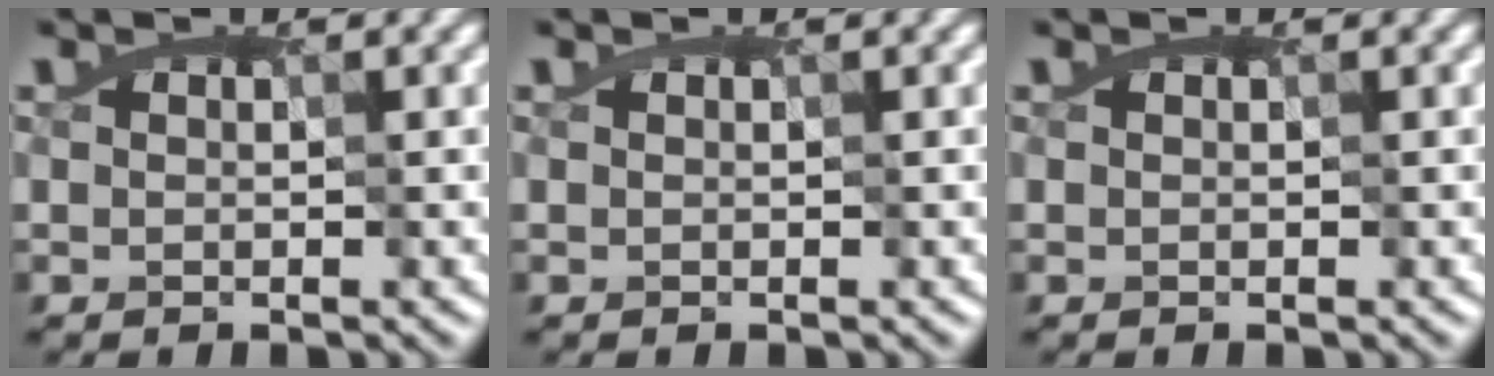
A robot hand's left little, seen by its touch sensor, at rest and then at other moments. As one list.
[{"total": 0.0}, {"total": 0.0}]